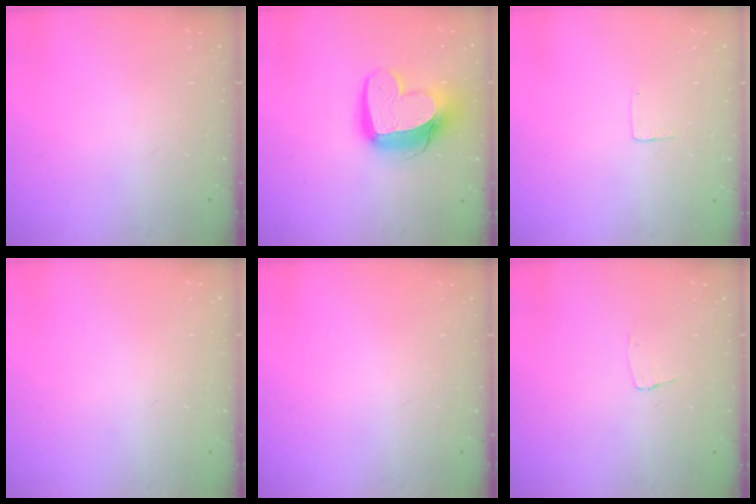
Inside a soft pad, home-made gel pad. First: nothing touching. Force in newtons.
{"total": 15.2, "press": 15.2, "slide": 1.4}
{"total": 2.5, "press": 2.5, "slide": 0.1}
{"total": 0.0}
{"total": 0.0}
{"total": 2.6, "press": 2.6, "slide": 0.2}